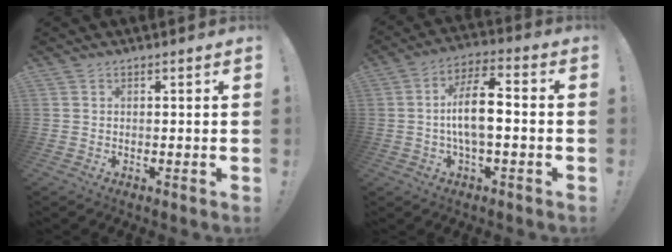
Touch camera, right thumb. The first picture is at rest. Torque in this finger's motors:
{"motor_torque": [0.06, 0.43, -0.05, 0.12, 0.07]}